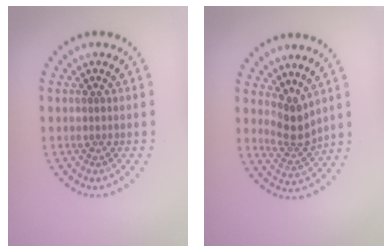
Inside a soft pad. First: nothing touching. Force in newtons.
{"total": 2.6, "press": 1.8, "slide": 1.8}